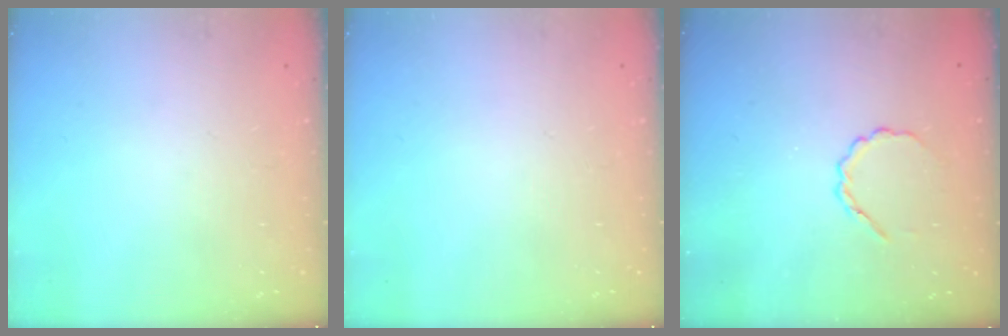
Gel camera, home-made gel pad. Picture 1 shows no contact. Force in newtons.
{"total": 0.0}
{"total": 3.3, "press": 3.1, "slide": 1.2}